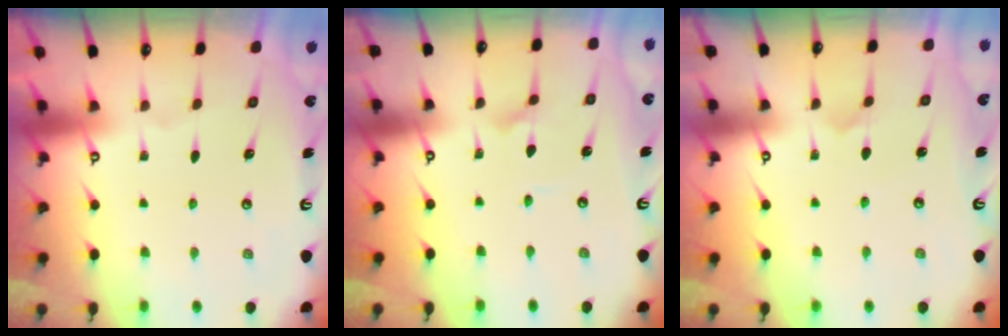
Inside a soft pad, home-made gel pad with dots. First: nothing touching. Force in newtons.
{"total": 2.2, "press": 2.2, "slide": 0.2}
{"total": 2.7, "press": 2.7, "slide": 0.3}